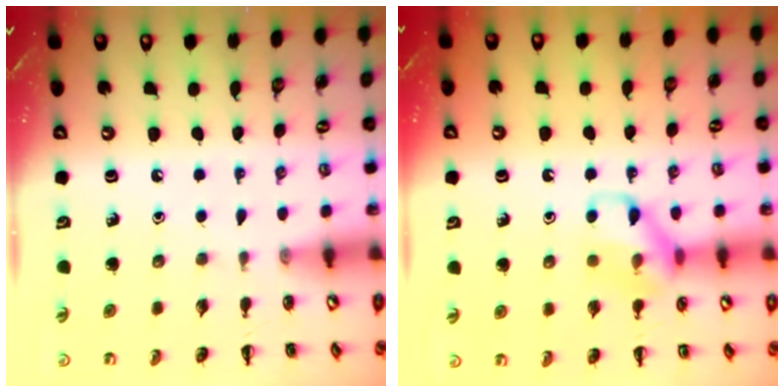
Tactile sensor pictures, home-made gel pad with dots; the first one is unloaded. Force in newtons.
{"total": 11.2, "press": 11.1, "slide": 1.2}